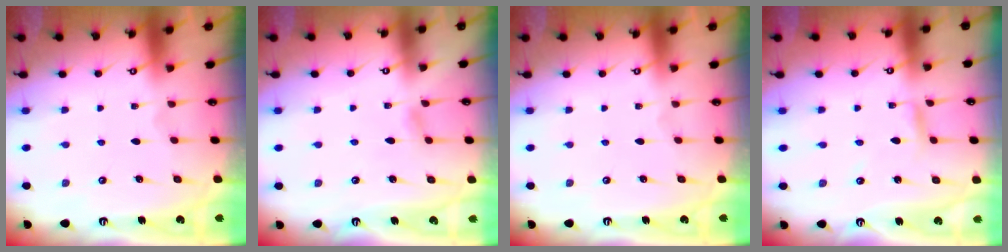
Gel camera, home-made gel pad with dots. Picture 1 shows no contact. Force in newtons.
{"total": 5.0, "press": 5.0, "slide": 0.5}
{"total": 0.0}
{"total": 2.8, "press": 2.8, "slide": 0.2}